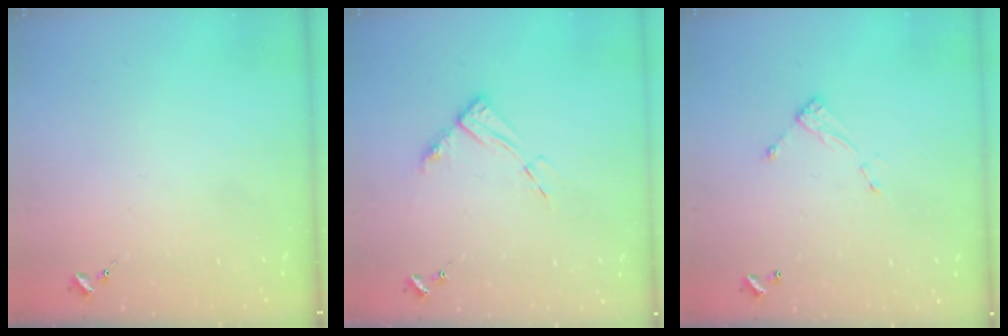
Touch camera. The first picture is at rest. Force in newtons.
{"total": 8.7, "press": 8.6, "slide": 0.9}
{"total": 5.0, "press": 4.9, "slide": 0.2}